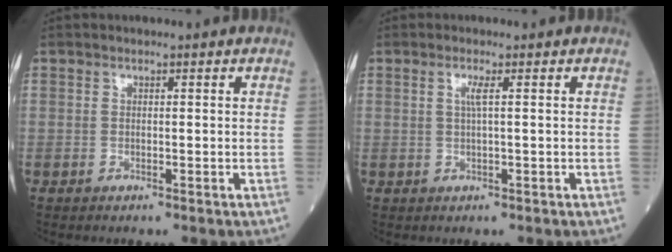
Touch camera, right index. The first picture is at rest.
{"total": 1.5, "force": [0.4, -0.3, 1.4], "torque": [-0.031, 0.001, 0.005]}